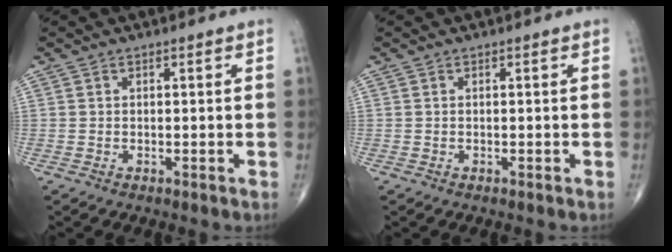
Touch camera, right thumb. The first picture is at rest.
{"total": 0.0}